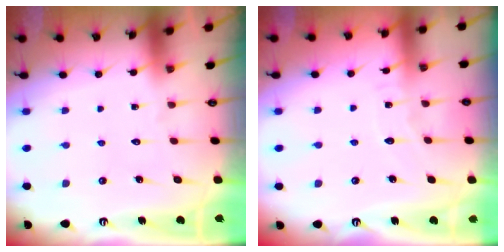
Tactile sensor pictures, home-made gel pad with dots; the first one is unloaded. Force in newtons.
{"total": 4.2, "press": 4.2, "slide": 0.3}